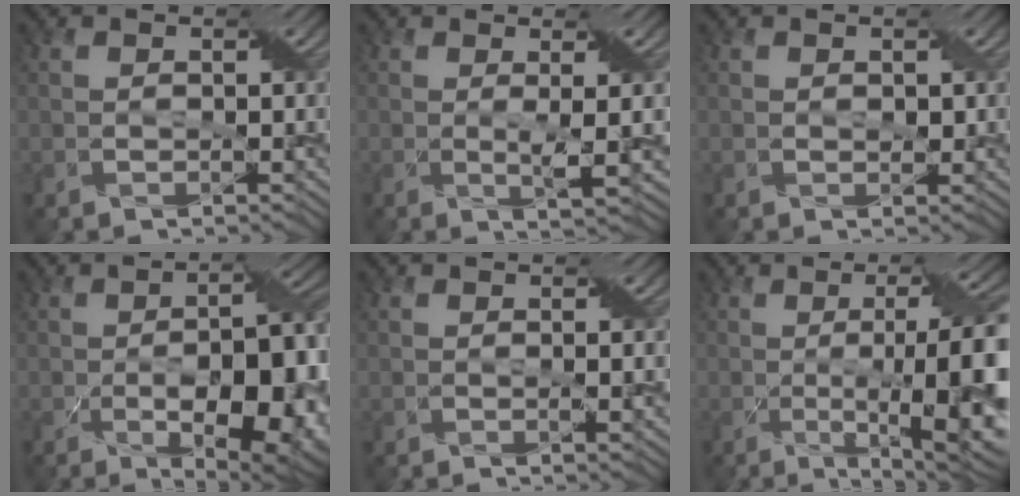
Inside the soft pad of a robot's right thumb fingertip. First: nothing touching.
{"total": 3.6, "force": [0.3, 0.4, 3.6], "torque": [-0.071, 0.003, 0.005]}
{"total": 0.7, "force": [0.2, 0.5, 0.5], "torque": [-0.008, -0.002, 0.005]}
{"total": 14.7, "force": [-4.5, 6.0, 12.7], "torque": [-0.179, -0.011, -0.058]}
{"total": 2.1, "force": [0.0, 0.3, 2.1], "torque": [-0.033, 0.002, 0.001]}
{"total": 15.4, "force": [-2.4, 3.9, 14.7], "torque": [-0.188, -0.005, -0.028]}